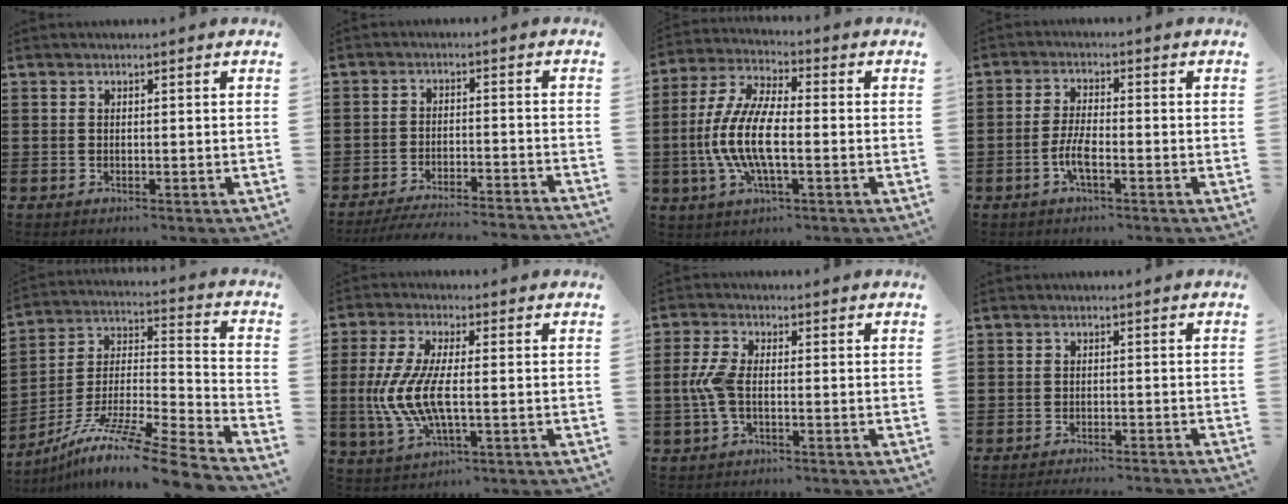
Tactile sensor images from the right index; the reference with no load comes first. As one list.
[{"total": 4.5, "force": [-4.2, -0.1, 1.4], "torque": [-0.031, -0.009, -0.085]}, {"total": 10.1, "force": [-2.2, 3.3, 9.3], "torque": [-0.218, -0.015, -0.049]}, {"total": 4.2, "force": [-1.7, 1.0, 3.7], "torque": [-0.090, -0.007, -0.040]}, {"total": 11.7, "force": [-9.4, 0.0, 7.1], "torque": [-0.113, 0.012, -0.179]}, {"total": 8.7, "force": [-1.2, 2.8, 8.2], "torque": [-0.200, -0.019, -0.032]}, {"total": 4.8, "force": [-0.7, 2.0, 4.3], "torque": [-0.113, -0.007, -0.023]}, {"total": 1.6, "force": [-1.5, -0.2, 0.2], "torque": [-0.004, 0.001, -0.031]}]